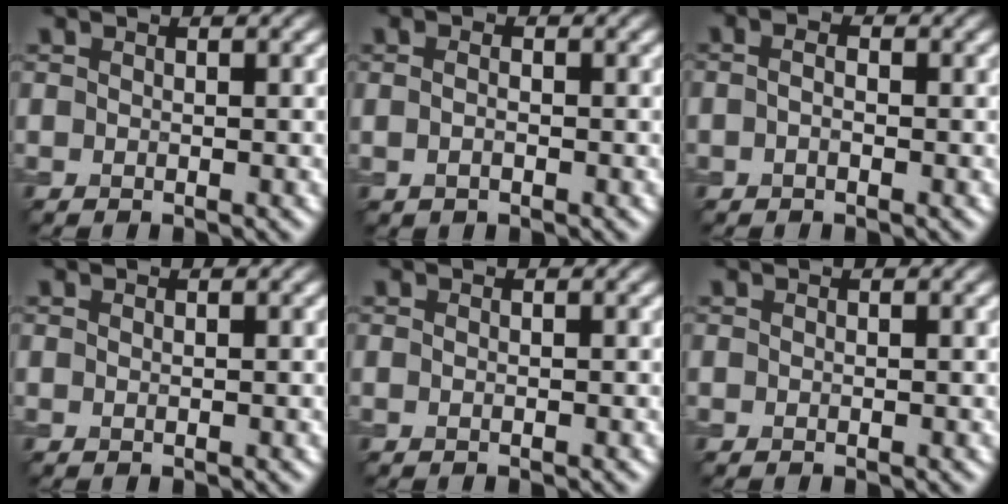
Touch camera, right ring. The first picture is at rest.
{"total": 1.2, "force": [-0.1, 0.6, 1.1], "torque": [-0.025, -0.002, -0.004]}
{"total": 1.3, "force": [-0.1, 0.6, 1.1], "torque": [-0.020, -0.002, -0.010]}
{"total": 0.0}
{"total": 0.7, "force": [-0.1, 0.4, 0.6], "torque": [-0.004, -0.004, -0.005]}
{"total": 0.0}